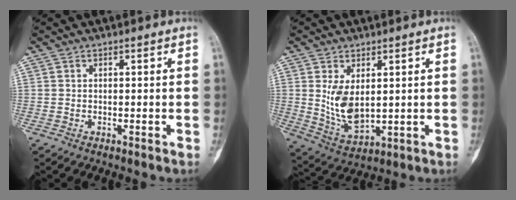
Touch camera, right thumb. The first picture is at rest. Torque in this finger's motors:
{"motor_torque": [-0.36, 0.70, 0.31, 0.30, 0.08]}